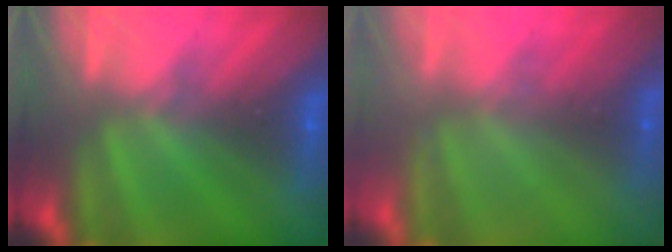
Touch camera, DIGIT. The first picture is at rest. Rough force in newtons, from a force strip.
{"total": 2.1}